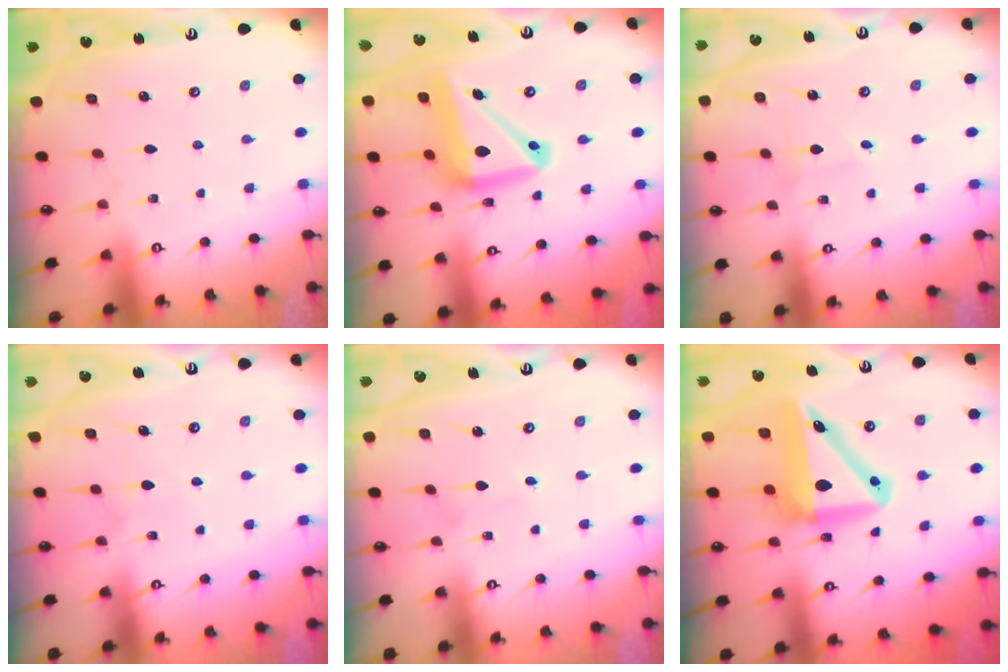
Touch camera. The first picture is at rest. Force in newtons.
{"total": 16.6, "press": 16.5, "slide": 2.1}
{"total": 0.7, "press": 0.7, "slide": 0.0}
{"total": 4.7, "press": 4.6, "slide": 0.7}
{"total": 2.3, "press": 2.3, "slide": 0.1}
{"total": 13.5, "press": 13.1, "slide": 3.0}